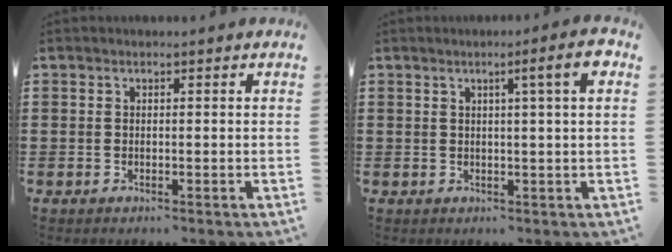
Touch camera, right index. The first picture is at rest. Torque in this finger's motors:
{"motor_torque": [0.74, -0.15, 0.17, 0.09]}